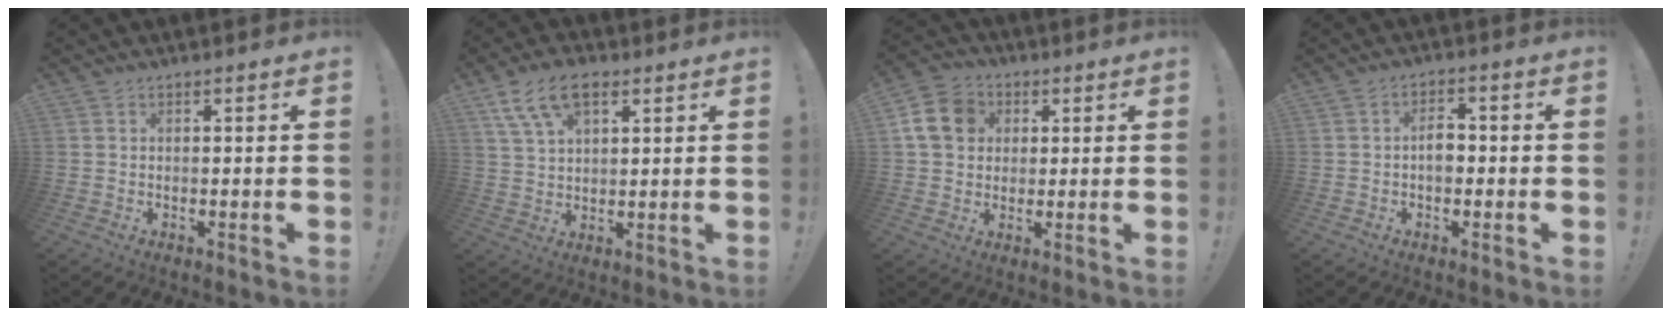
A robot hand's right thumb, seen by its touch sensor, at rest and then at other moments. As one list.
[{"total": 11.1, "force": [5.7, 5.9, 7.4], "torque": [-0.132, -0.008, 0.111]}, {"total": 12.0, "force": [3.0, 10.1, 5.7], "torque": [-0.090, 0.004, 0.064]}, {"total": 5.1, "force": [-0.6, 3.4, 3.7], "torque": [-0.068, 0.006, -0.013]}]